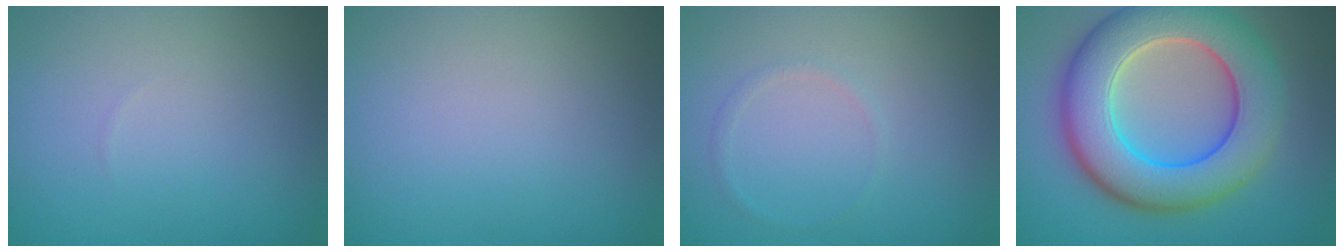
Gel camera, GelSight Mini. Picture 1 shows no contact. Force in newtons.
{"total": 0.0}
{"total": 0.7, "press": 0.7, "slide": 0.0}
{"total": 11.1, "press": 11.1, "slide": 0.6}